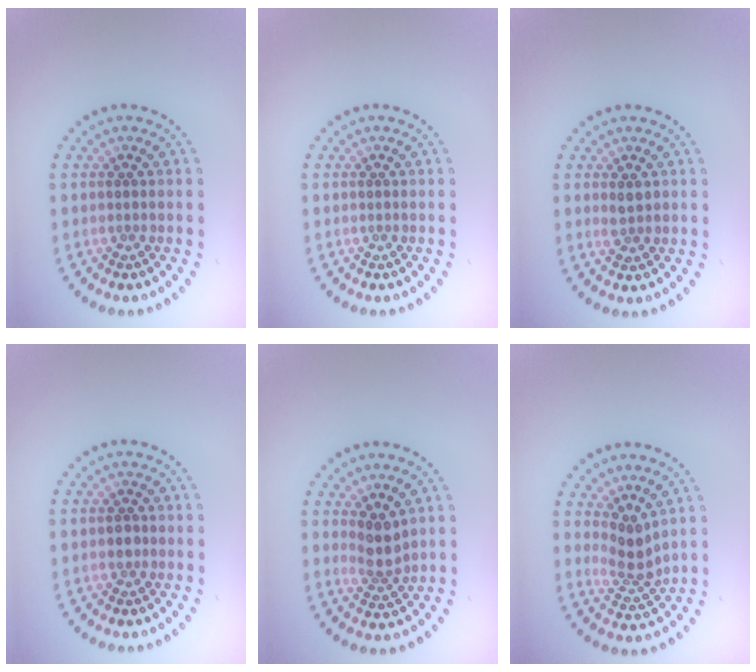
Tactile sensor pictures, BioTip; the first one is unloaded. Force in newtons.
{"total": 0.0}
{"total": 1.5, "press": 1.5, "slide": 0.2}
{"total": 1.1, "press": 1.0, "slide": 0.3}
{"total": 2.2, "press": 1.8, "slide": 1.3}
{"total": 2.6, "press": 1.9, "slide": 1.8}